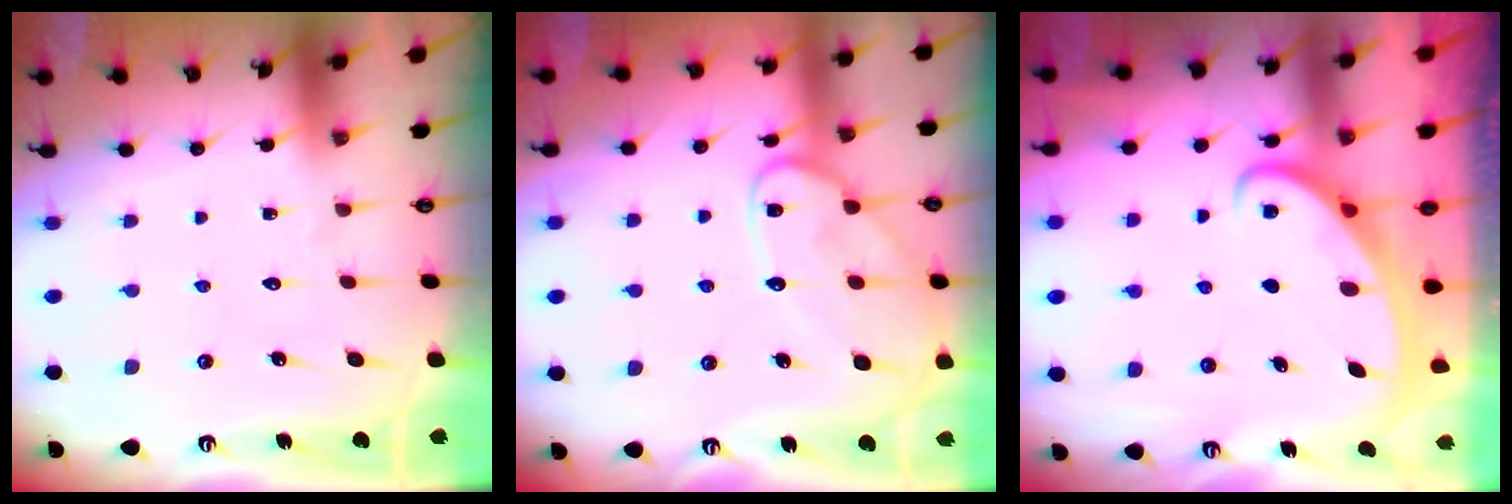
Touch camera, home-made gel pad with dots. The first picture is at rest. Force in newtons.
{"total": 12.9, "press": 12.9, "slide": 1.1}
{"total": 2.5, "press": 2.5, "slide": 0.4}